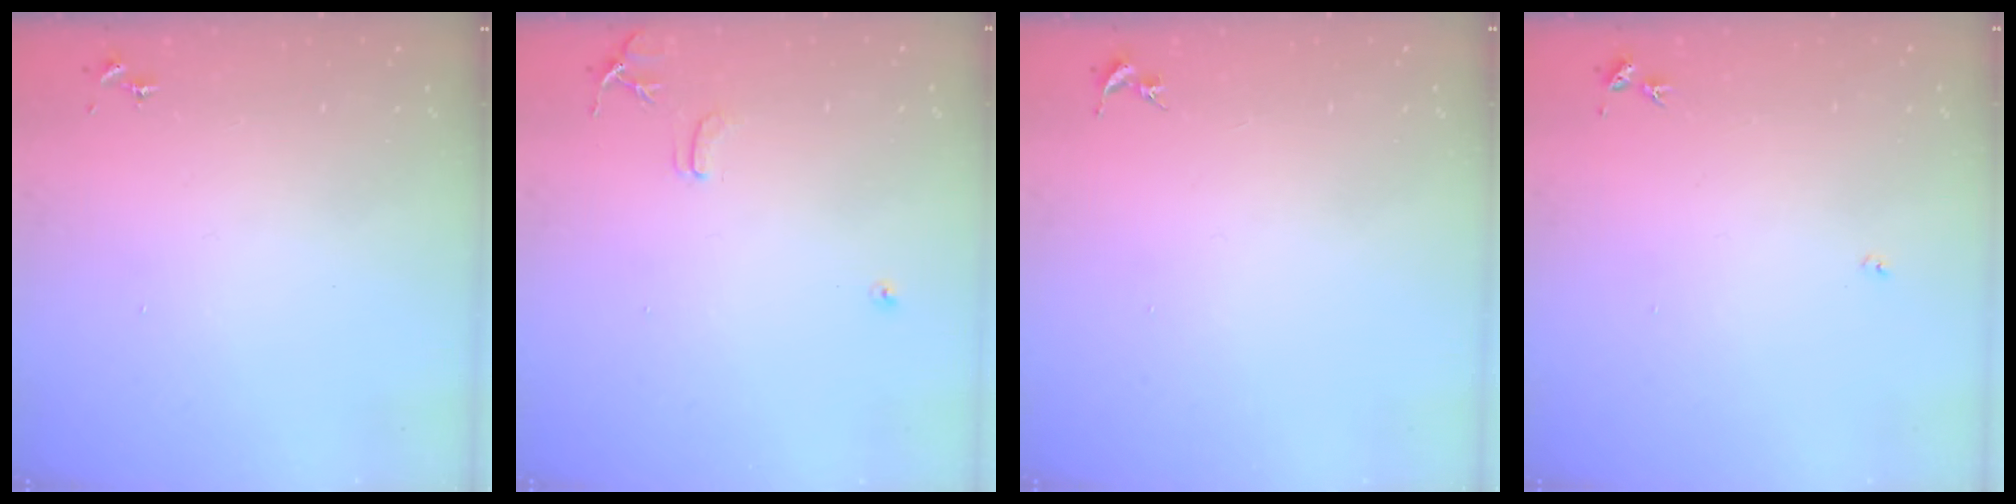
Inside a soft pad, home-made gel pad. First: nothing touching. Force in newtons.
{"total": 7.9, "press": 7.9, "slide": 0.7}
{"total": 0.0}
{"total": 3.0, "press": 3.0, "slide": 0.4}